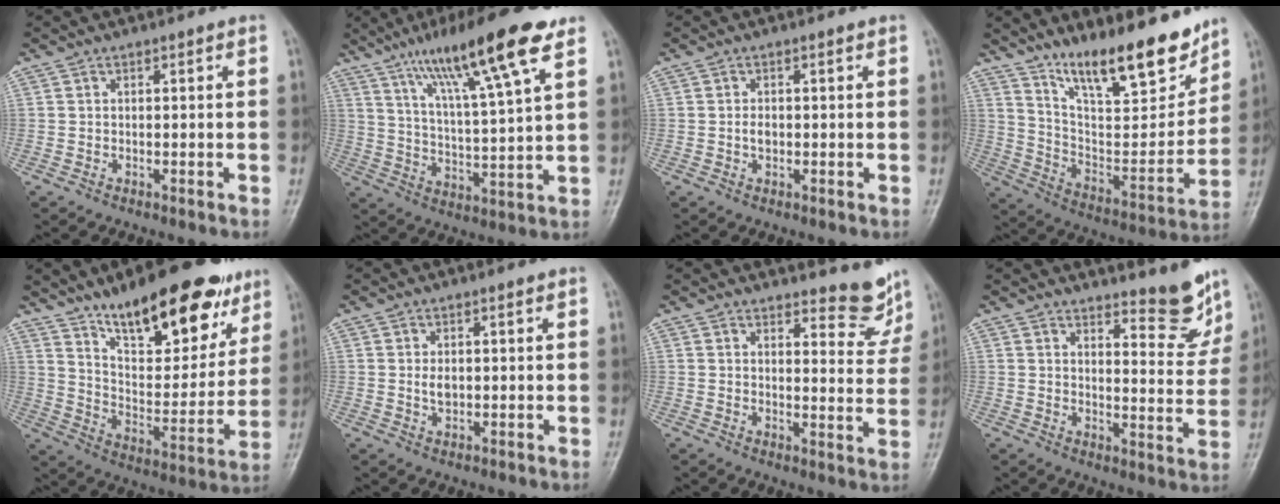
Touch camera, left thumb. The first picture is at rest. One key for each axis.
{"total": 17.6, "fx": 10.4, "fy": 2.4, "fz": 14.0, "tx": -0.228, "ty": -0.034, "tz": 0.176}
{"total": 1.5, "fx": -0.1, "fy": 1.0, "fz": 1.1, "tx": -0.017, "ty": 0.001, "tz": -0.002}
{"total": 20.0, "fx": 14.7, "fy": 5.6, "fz": 12.3, "tx": -0.151, "ty": -0.086, "tz": 0.253}
{"total": 23.2, "fx": 15.1, "fy": 8.9, "fz": 15.2, "tx": -0.175, "ty": -0.063, "tz": 0.242}
{"total": 2.1, "fx": 0.4, "fy": 1.3, "fz": 1.7, "tx": -0.026, "ty": -0.004, "tz": 0.010}
{"total": 8.4, "fx": 7.8, "fy": 2.4, "fz": 2.2, "tx": 0.002, "ty": -0.070, "tz": 0.085}
{"total": 8.8, "fx": 7.6, "fy": 2.1, "fz": 3.9, "tx": -0.027, "ty": -0.073, "tz": 0.101}